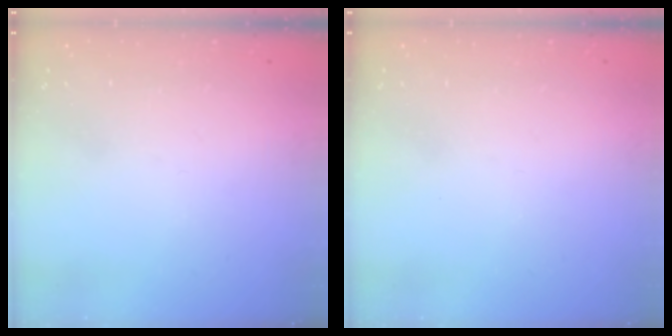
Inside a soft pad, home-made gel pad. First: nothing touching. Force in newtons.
{"total": 0.0}